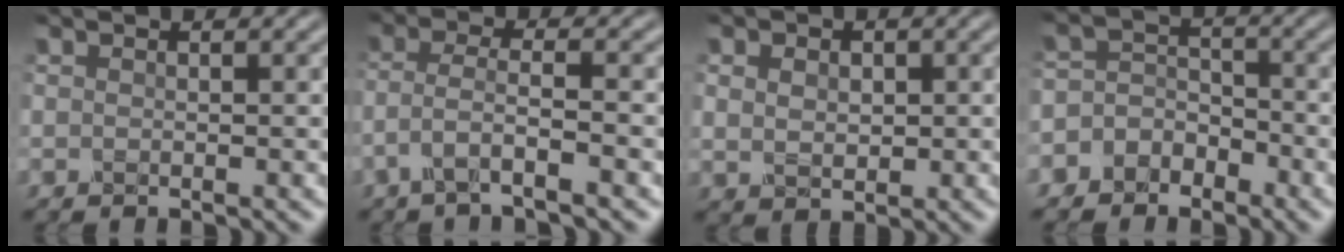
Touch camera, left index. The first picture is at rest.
{"total": 3.5, "force": [-1.9, 0.5, 2.9], "torque": [-0.058, 0.005, -0.046]}
{"total": 2.6, "force": [0.6, 2.0, 1.6], "torque": [-0.032, 0.005, 0.010]}
{"total": 3.8, "force": [-2.5, 2.8, 0.6], "torque": [0.025, 0.007, -0.060]}